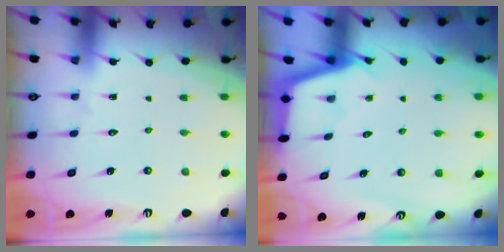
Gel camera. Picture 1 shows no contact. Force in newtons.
{"total": 2.8, "press": 2.8, "slide": 0.3}